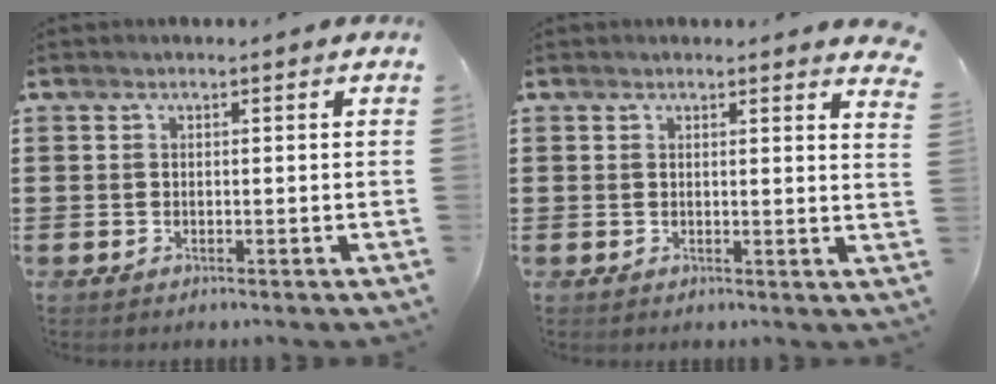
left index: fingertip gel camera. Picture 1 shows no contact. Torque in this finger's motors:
{"motor_torque": [-0.05, 0.12, 0.08, 0.00]}